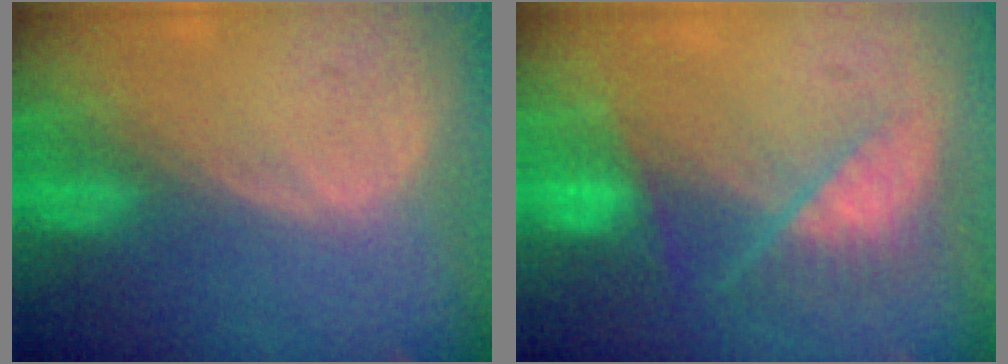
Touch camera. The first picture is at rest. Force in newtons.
{"total": 7.1, "press": 6.3, "slide": 3.2}